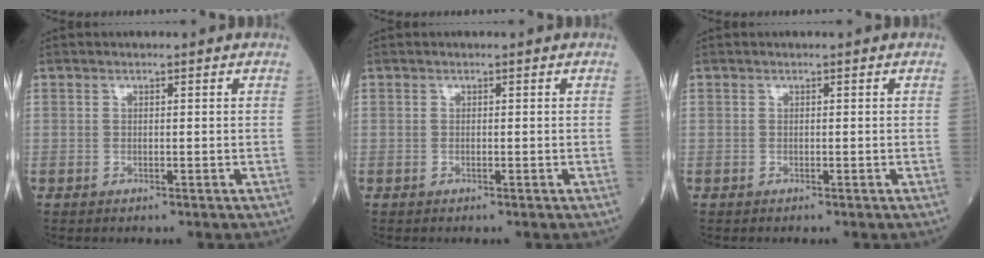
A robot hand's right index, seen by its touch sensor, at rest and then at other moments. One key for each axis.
{"total": 0.0}
{"total": 0.0}